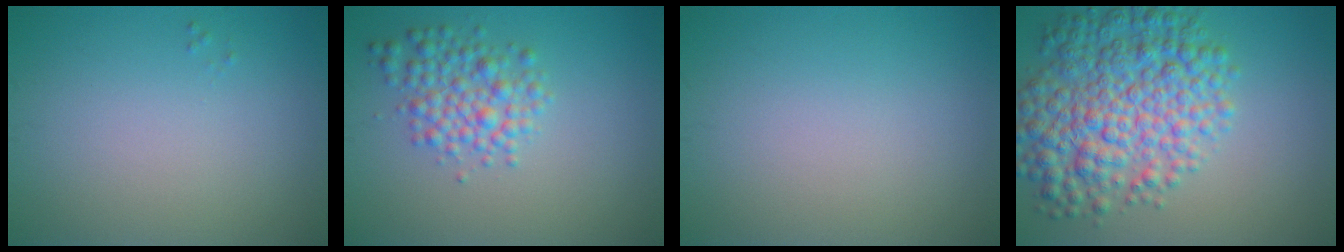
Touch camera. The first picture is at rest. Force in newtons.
{"total": 3.7, "press": 3.6, "slide": 0.1}
{"total": 0.0}
{"total": 8.9, "press": 8.9, "slide": 0.2}